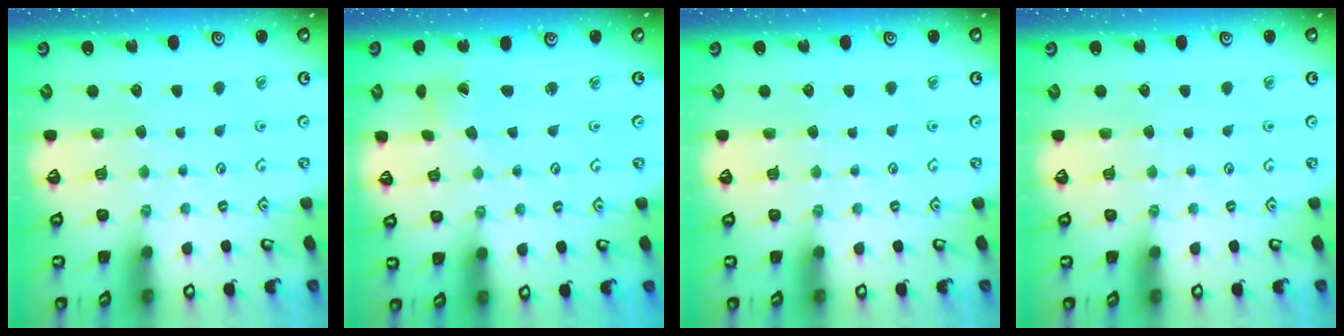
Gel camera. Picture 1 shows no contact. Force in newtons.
{"total": 1.5, "press": 1.5, "slide": 0.0}
{"total": 0.0}
{"total": 0.0}